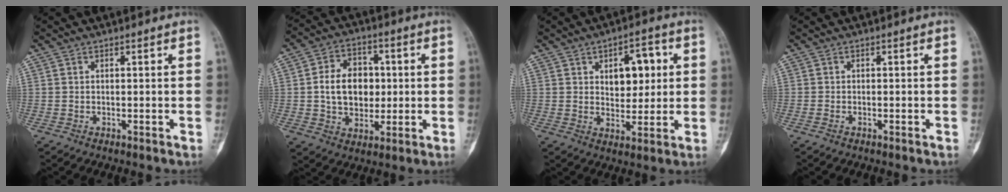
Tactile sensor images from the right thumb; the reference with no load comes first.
{"total": 11.7, "force": [0.6, 8.7, 7.8], "torque": [-0.090, 0.012, 0.011]}
{"total": 9.1, "force": [2.4, 5.4, 6.9], "torque": [-0.058, -0.004, 0.037]}
{"total": 0.5, "force": [-0.4, 0.2, 0.3], "torque": [-0.010, 0.003, -0.007]}